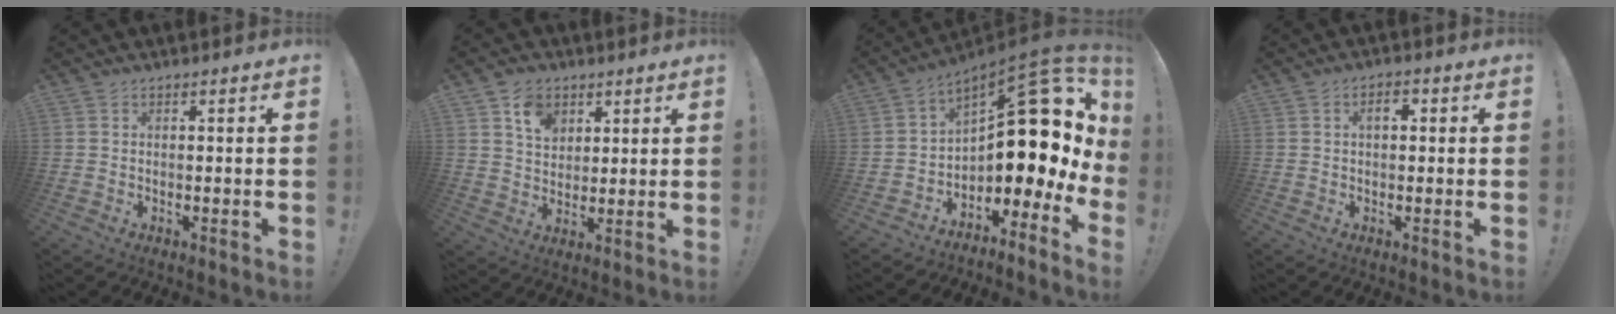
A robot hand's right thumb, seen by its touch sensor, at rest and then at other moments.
{"total": 8.1, "force": [4.8, 5.8, 3.1], "torque": [-0.033, -0.026, 0.087]}
{"total": 14.1, "force": [5.2, 7.6, 10.6], "torque": [-0.124, -0.060, 0.094]}
{"total": 2.9, "force": [0.4, 1.6, 2.4], "torque": [-0.040, 0.008, 0.002]}